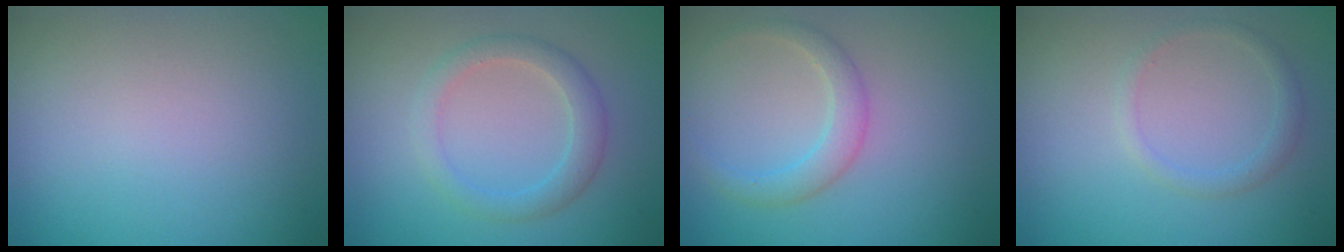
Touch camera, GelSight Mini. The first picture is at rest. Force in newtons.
{"total": 2.6, "press": 2.6, "slide": 0.1}
{"total": 2.3, "press": 2.2, "slide": 0.3}
{"total": 1.4, "press": 1.4, "slide": 0.1}